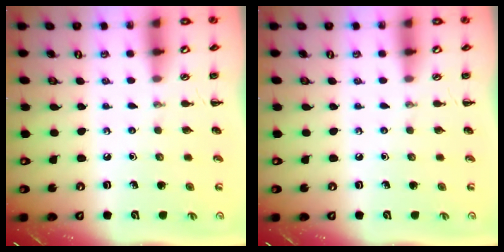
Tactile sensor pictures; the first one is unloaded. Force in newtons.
{"total": 0.0}